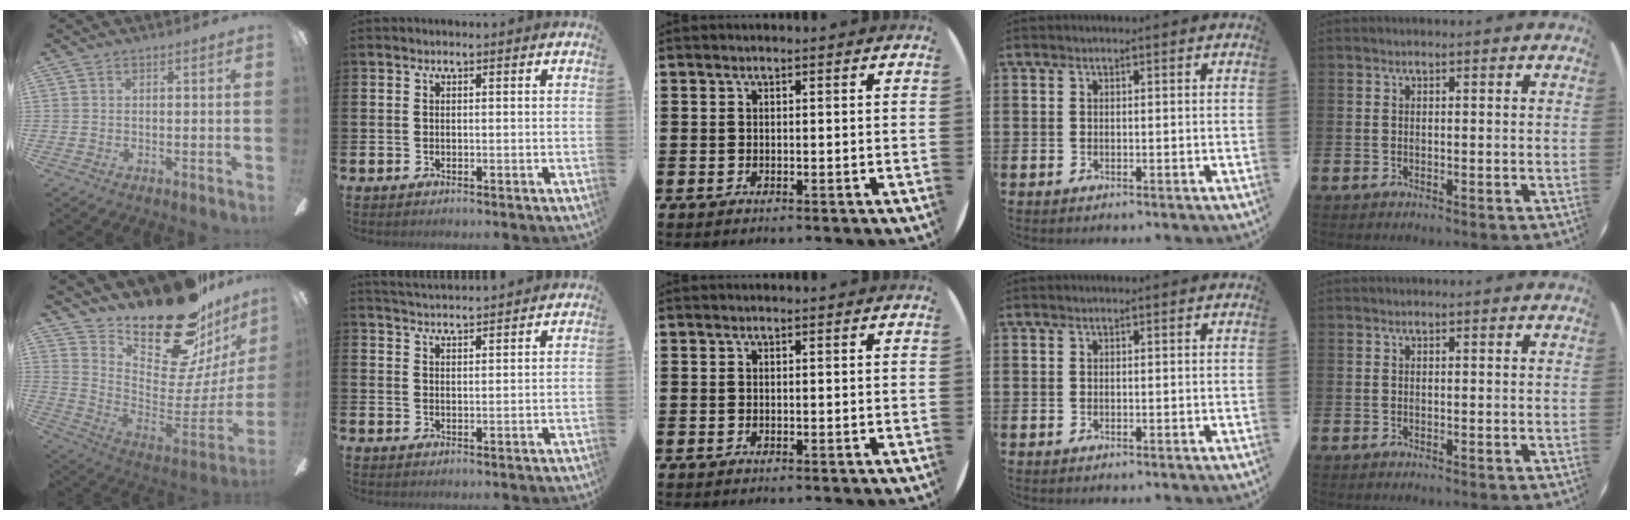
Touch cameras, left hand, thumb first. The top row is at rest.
{"thumb": {"total": 24.0, "force": [19.4, 7.0, 12.3], "torque": [-0.169, -0.156, 0.338]}, "index": {"total": 3.6, "force": [3.6, 0.0, 0.1], "torque": [-0.007, -0.022, 0.065]}}